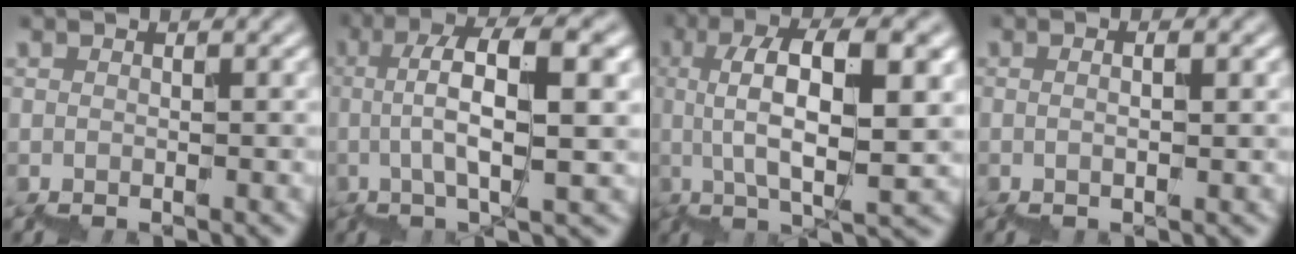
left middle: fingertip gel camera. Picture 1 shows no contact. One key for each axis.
{"total": 5.9, "fx": 1.2, "fy": 1.3, "fz": 5.6, "tx": -0.102, "ty": 0.024, "tz": 0.015}
{"total": 7.0, "fx": 2.6, "fy": 1.7, "fz": 6.3, "tx": -0.101, "ty": 0.030, "tz": 0.041}
{"total": 1.0, "fx": 0.7, "fy": 0.1, "fz": 0.7, "tx": -0.008, "ty": 0.003, "tz": -0.001}